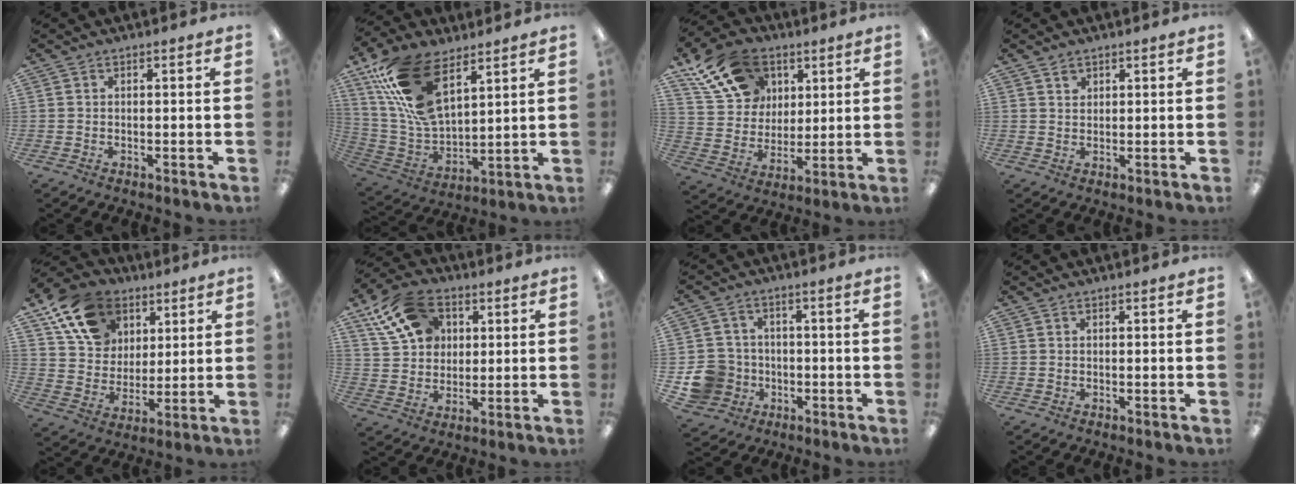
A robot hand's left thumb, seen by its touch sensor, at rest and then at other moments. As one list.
[{"total": 21.6, "force": [10.9, 11.9, 14.3], "torque": [-0.306, -0.033, 0.201]}, {"total": 18.6, "force": [10.4, 13.2, 8.0], "torque": [-0.149, -0.039, 0.202]}, {"total": 1.9, "force": [1.4, 1.1, 0.5], "torque": [-0.004, -0.005, 0.026]}, {"total": 16.9, "force": [9.6, 12.1, 6.8], "torque": [-0.128, -0.038, 0.189]}, {"total": 15.6, "force": [7.8, 11.2, 7.5], "torque": [-0.136, -0.019, 0.152]}, {"total": 9.9, "force": [-2.9, 9.0, 2.7], "torque": [-0.075, 0.030, -0.044]}, {"total": 0.0}]